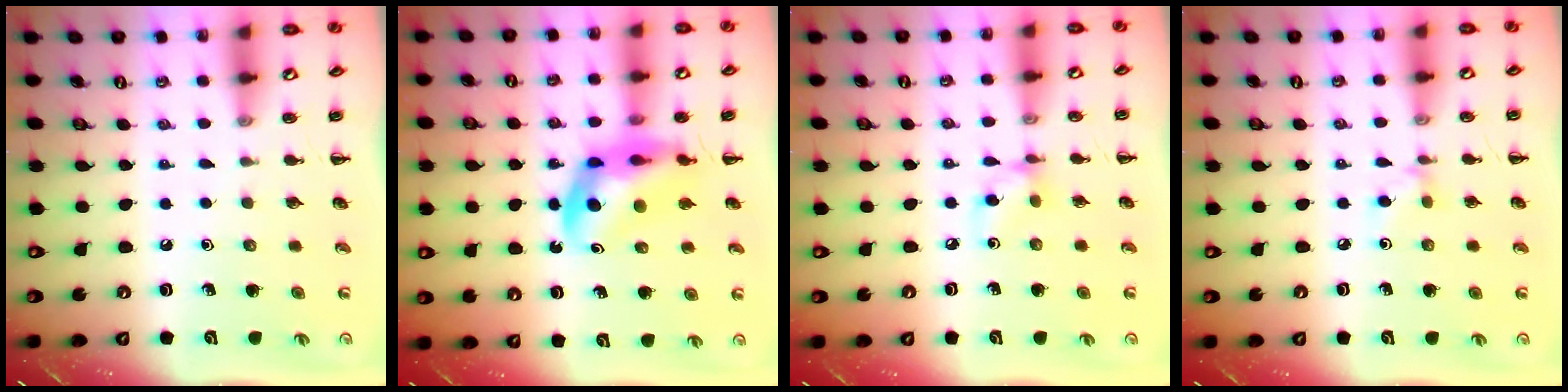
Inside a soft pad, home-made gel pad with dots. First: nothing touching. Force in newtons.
{"total": 12.9, "press": 12.3, "slide": 3.7}
{"total": 6.0, "press": 6.0, "slide": 0.2}
{"total": 3.5, "press": 3.3, "slide": 1.2}